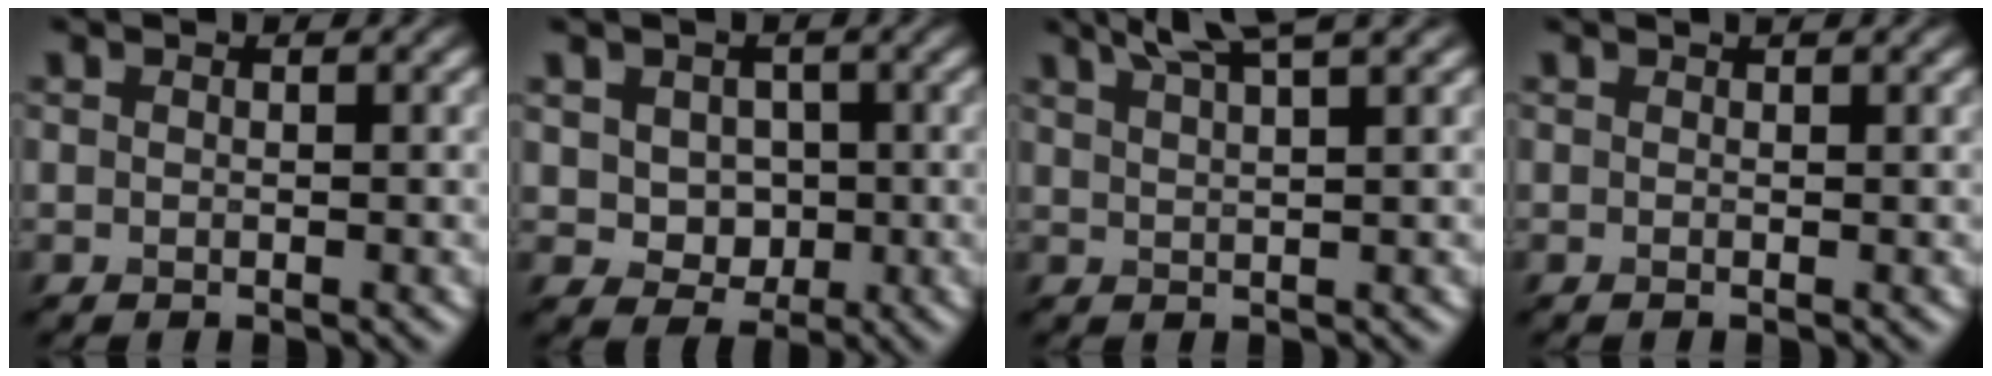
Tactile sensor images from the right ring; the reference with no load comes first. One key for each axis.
{"total": 3.5, "fx": 0.4, "fy": 3.0, "fz": 1.8, "tx": -0.029, "ty": -0.002, "tz": 0.008}
{"total": 5.4, "fx": 4.0, "fy": 1.0, "fz": 3.5, "tx": -0.036, "ty": 0.024, "tz": 0.043}
{"total": 0.9, "fx": 0.4, "fy": 0.2, "fz": 0.7, "tx": -0.012, "ty": -0.006, "tz": 0.002}